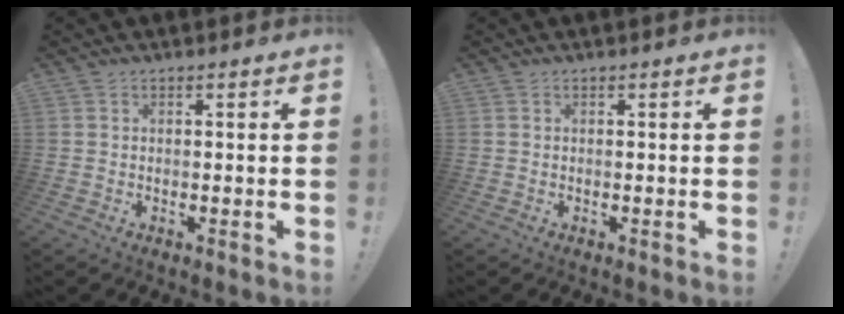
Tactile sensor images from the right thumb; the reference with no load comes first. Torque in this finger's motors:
{"motor_torque": [0.00, 0.00, 0.00, 0.00, 0.00]}